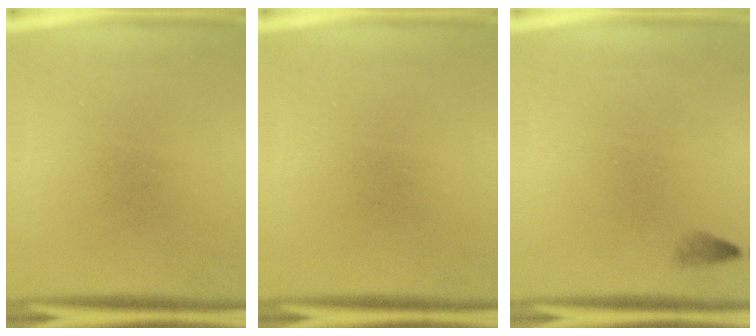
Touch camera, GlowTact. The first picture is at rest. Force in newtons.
{"total": 0.0}
{"total": 0.8}